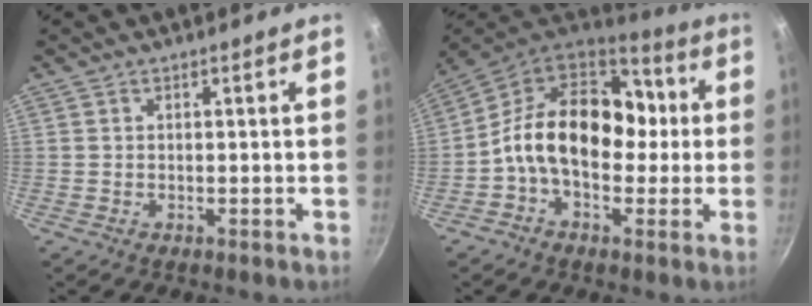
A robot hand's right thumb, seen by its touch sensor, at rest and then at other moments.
{"total": 19.6, "force": [0.3, 13.7, 14.0], "torque": [-0.186, 0.039, -0.019]}